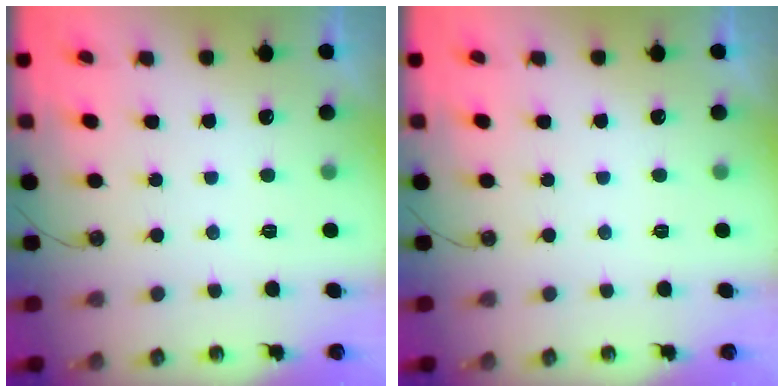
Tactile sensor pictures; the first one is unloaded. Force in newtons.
{"total": 0.0}